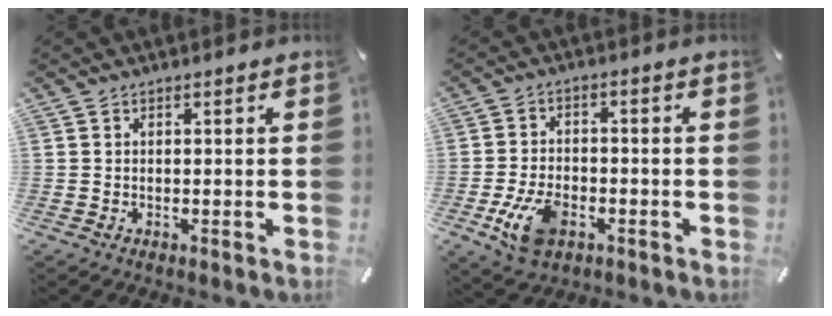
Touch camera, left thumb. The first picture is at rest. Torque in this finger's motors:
{"motor_torque": [-0.60, 1.23, 0.25, 0.24, 0.08]}